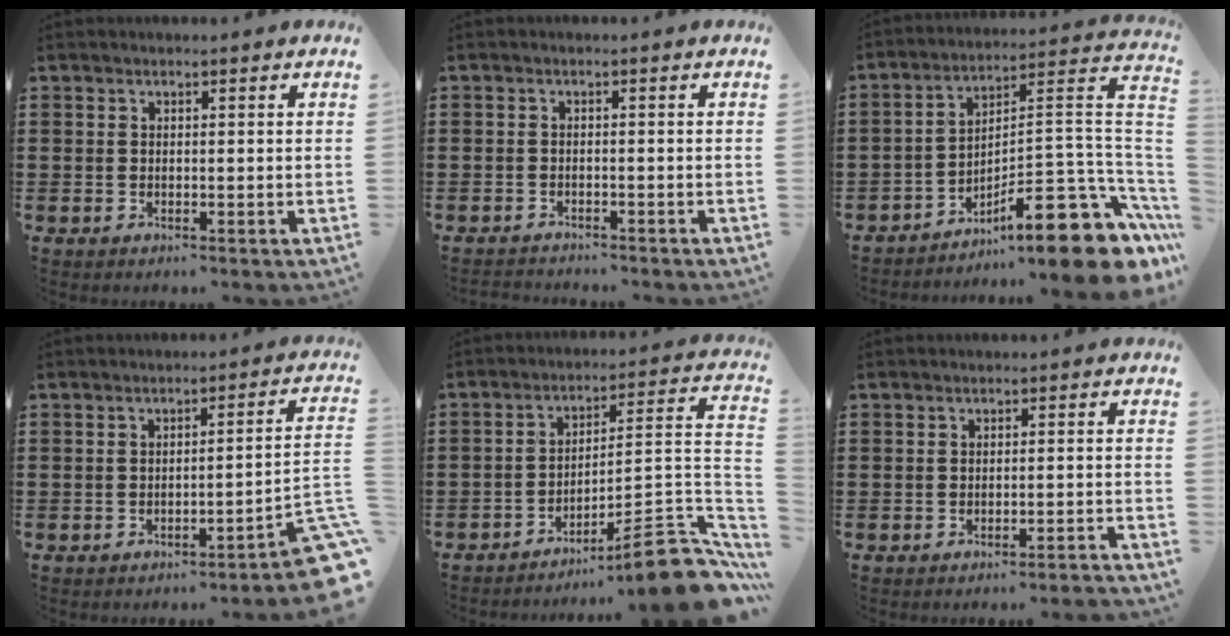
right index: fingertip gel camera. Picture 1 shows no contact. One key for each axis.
{"total": 1.4, "fx": -1.4, "fy": 0.3, "fz": -0.1, "tx": -0.002, "ty": 0.003, "tz": -0.032}
{"total": 14.5, "fx": -8.9, "fy": 3.6, "fz": 10.8, "tx": -0.133, "ty": 0.011, "tz": -0.152}
{"total": 5.0, "fx": -3.2, "fy": 0.2, "fz": 3.9, "tx": -0.057, "ty": -0.022, "tz": -0.061}
{"total": 11.4, "fx": -8.1, "fy": 1.2, "fz": 8.0, "tx": -0.105, "ty": 0.016, "tz": -0.146}
{"total": 1.7, "fx": -1.6, "fy": -0.3, "fz": 0.6, "tx": -0.011, "ty": 0.001, "tz": -0.032}